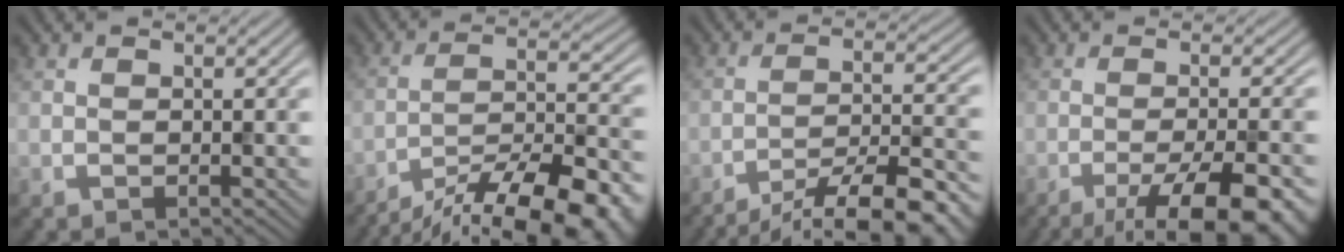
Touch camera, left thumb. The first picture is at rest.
{"total": 18.0, "force": [-14.7, 4.3, 9.4], "torque": [-0.124, -0.009, -0.214]}
{"total": 13.7, "force": [-10.9, 2.5, 7.9], "torque": [-0.128, -0.007, -0.158]}
{"total": 11.8, "force": [-7.2, 2.8, 8.9], "torque": [-0.130, -0.012, -0.090]}